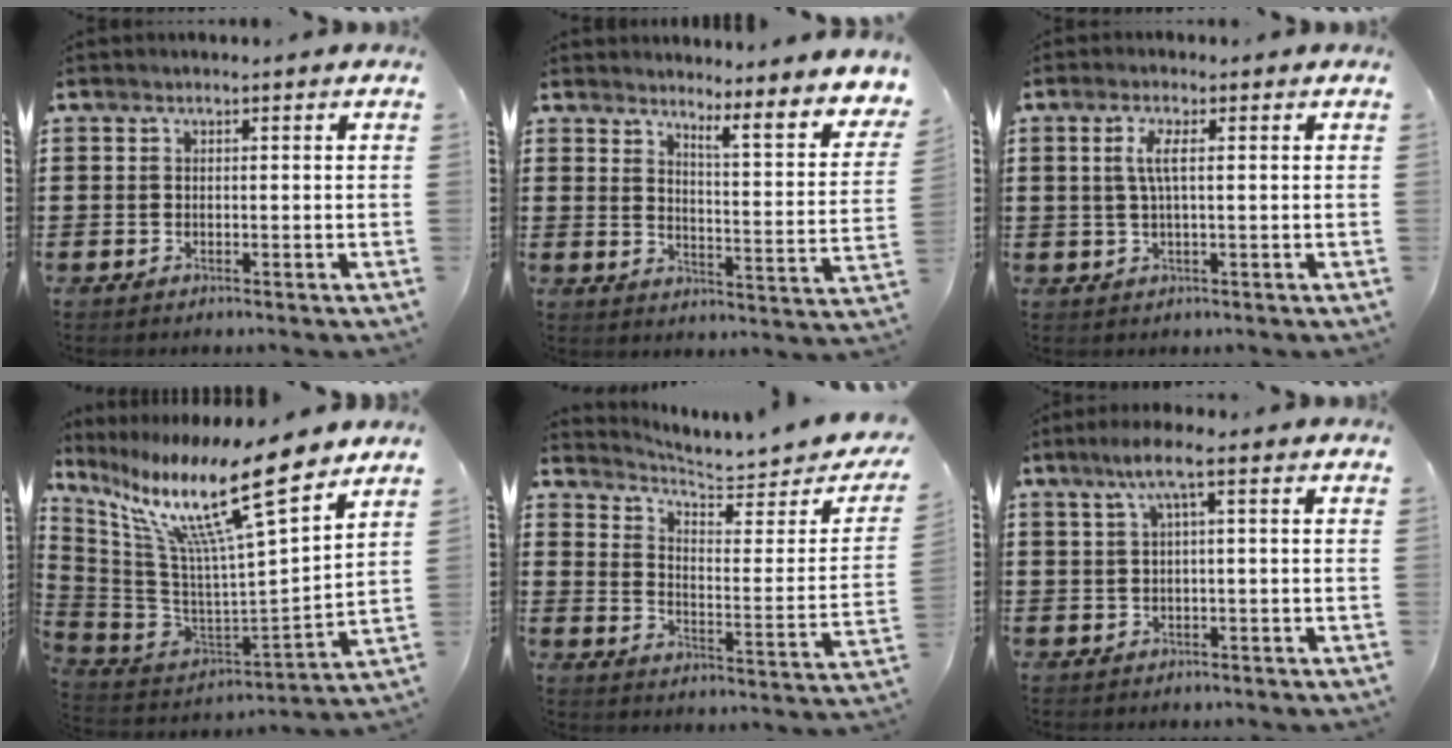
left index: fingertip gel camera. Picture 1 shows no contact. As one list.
[{"total": 5.1, "force": [4.2, -0.5, 2.7], "torque": [-0.041, -0.060, 0.055]}, {"total": 3.3, "force": [0.7, 0.4, 3.2], "torque": [-0.072, -0.003, 0.008]}, {"total": 16.1, "force": [10.8, 1.4, 11.8], "torque": [-0.243, -0.073, 0.172]}, {"total": 4.6, "force": [4.2, 0.5, 1.7], "torque": [-0.050, -0.035, 0.066]}, {"total": 4.2, "force": [1.1, 0.3, 4.0], "torque": [-0.080, 0.004, 0.015]}]